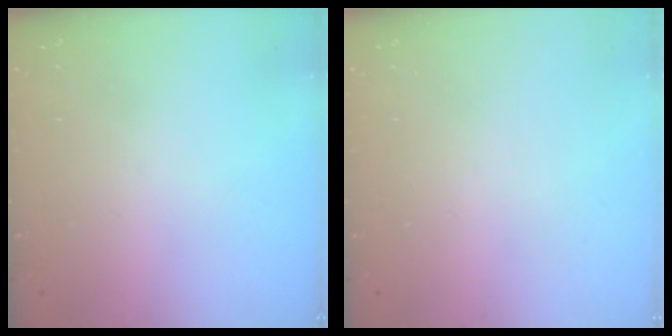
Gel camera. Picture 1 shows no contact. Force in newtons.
{"total": 0.0}